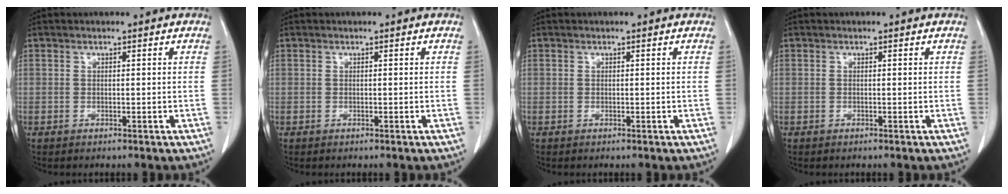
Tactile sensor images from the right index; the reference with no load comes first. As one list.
[{"total": 0.0}, {"total": 0.0}, {"total": 0.0}]